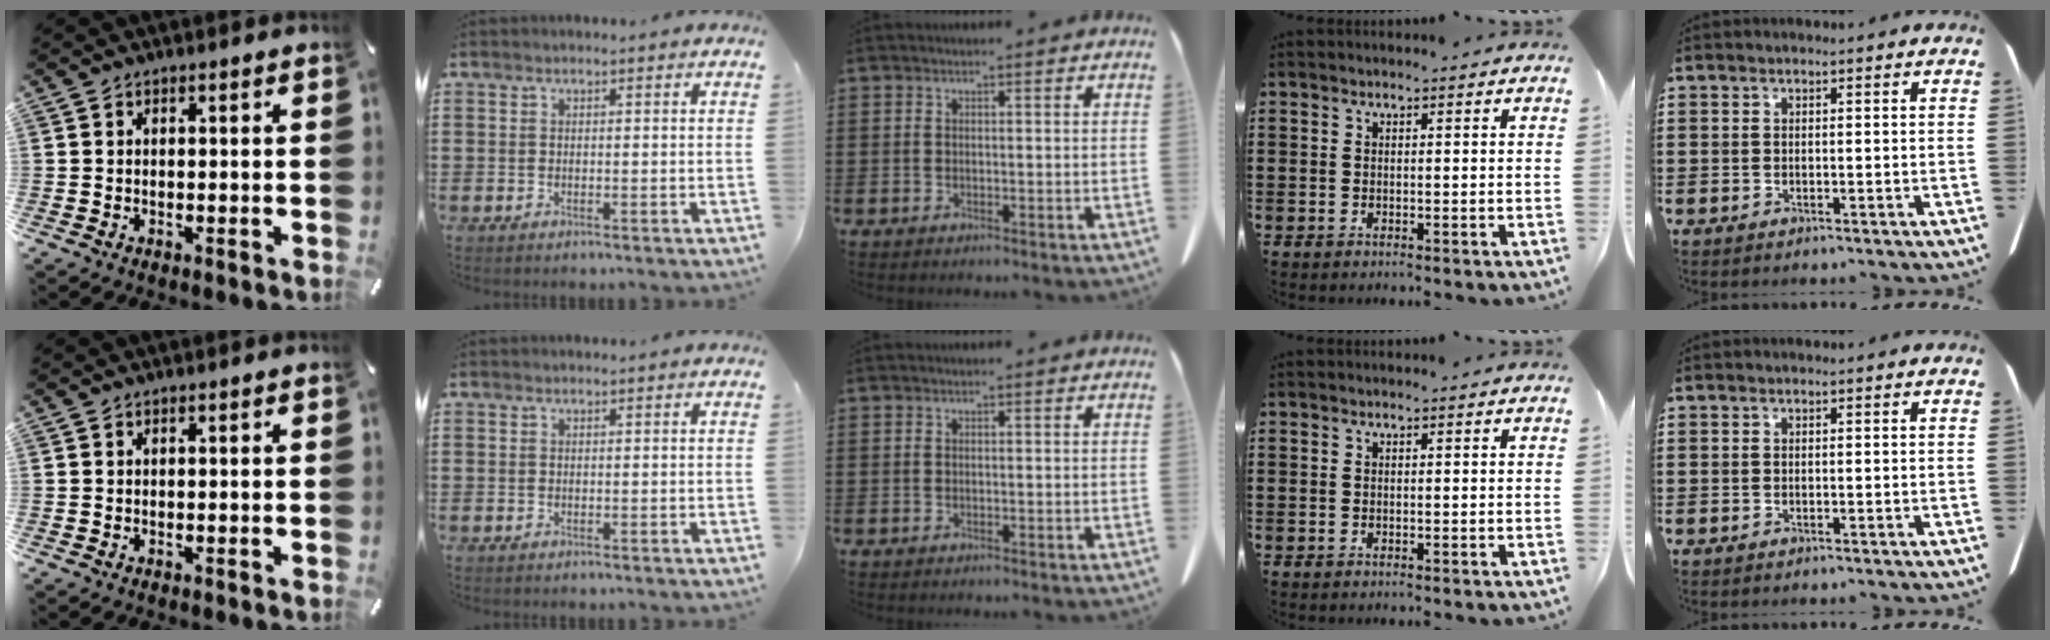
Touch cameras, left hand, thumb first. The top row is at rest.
{}